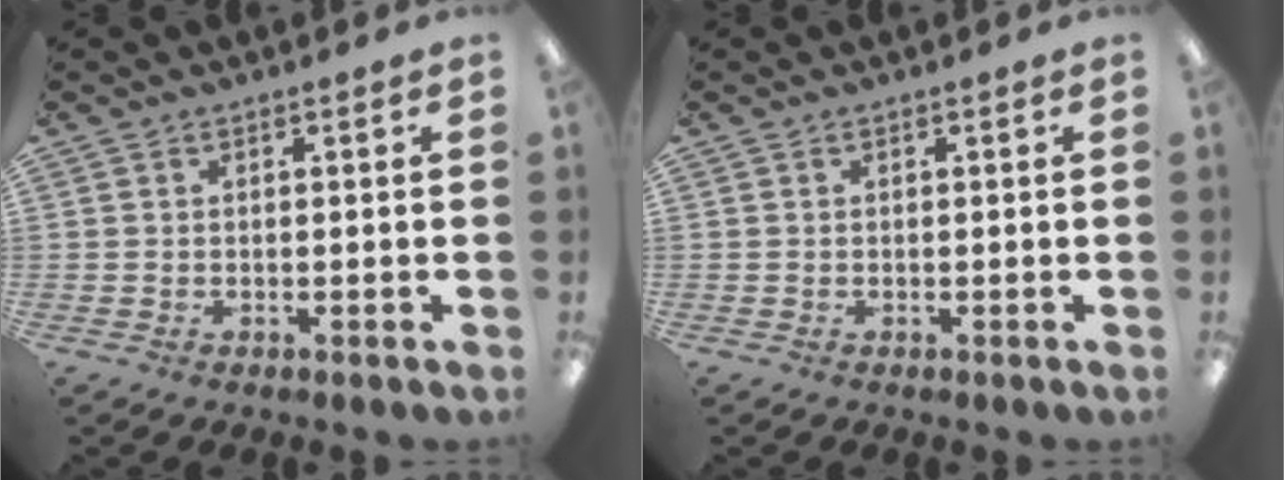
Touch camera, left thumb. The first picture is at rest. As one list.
[{"total": 0.0}]